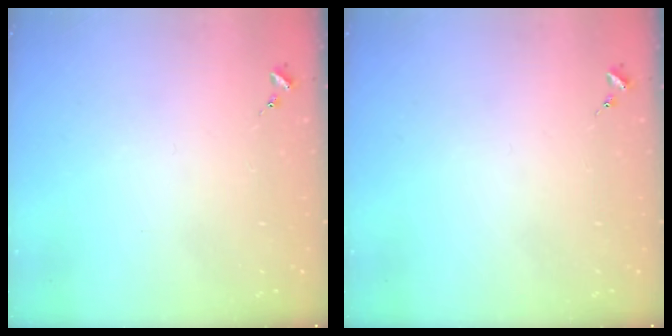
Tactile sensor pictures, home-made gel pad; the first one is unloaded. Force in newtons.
{"total": 0.0}